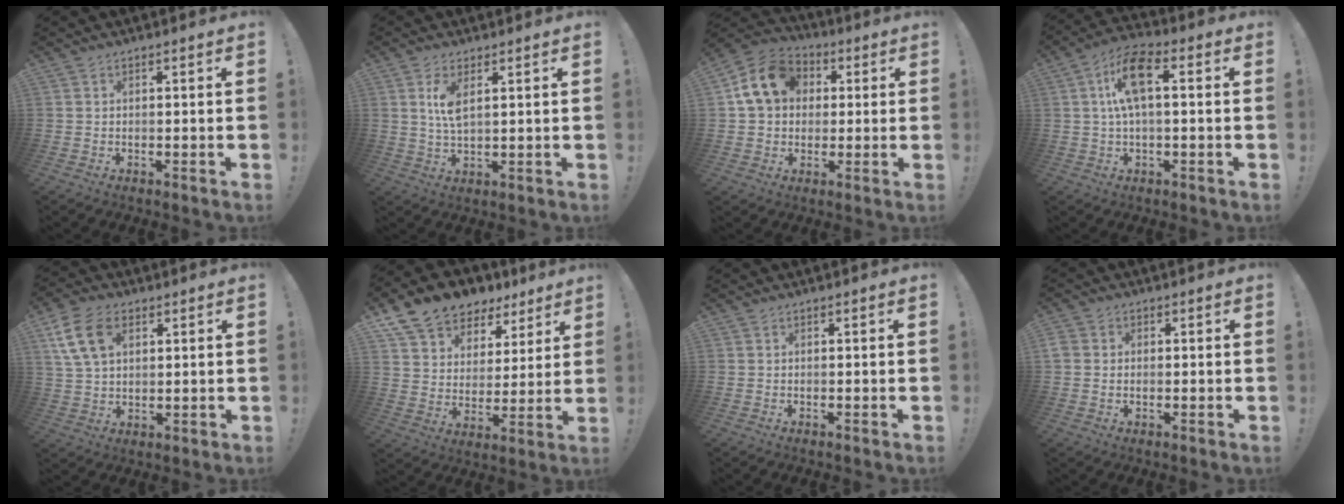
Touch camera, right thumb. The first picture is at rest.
{"total": 5.6, "force": [2.4, 1.9, 4.7], "torque": [-0.084, -0.016, 0.034]}
{"total": 13.5, "force": [4.2, 10.8, 6.9], "torque": [-0.100, -0.004, 0.086]}
{"total": 11.8, "force": [1.4, 5.4, 10.4], "torque": [-0.187, 0.017, 0.025]}
{"total": 12.7, "force": [5.3, 8.2, 8.2], "torque": [-0.153, -0.008, 0.103]}
{"total": 11.1, "force": [8.3, 6.9, 2.7], "torque": [-0.045, -0.068, 0.157]}
{"total": 0.0}
{"total": 3.0, "force": [0.1, 2.7, 1.3], "torque": [-0.035, 0.007, 0.003]}